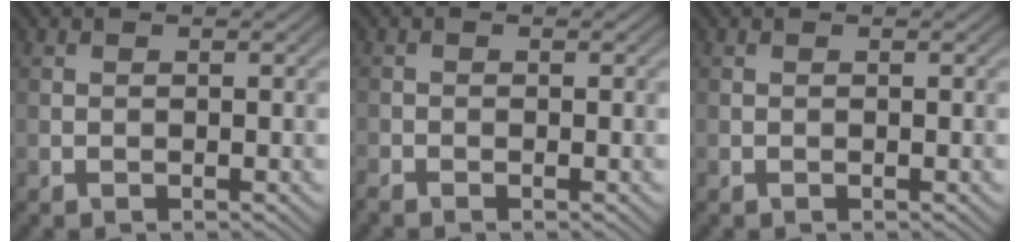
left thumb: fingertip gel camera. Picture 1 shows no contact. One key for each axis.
{"total": 1.1, "fx": -1.0, "fy": 0.3, "fz": 0.3, "tx": -0.008, "ty": -0.006, "tz": -0.025}
{"total": 0.0}